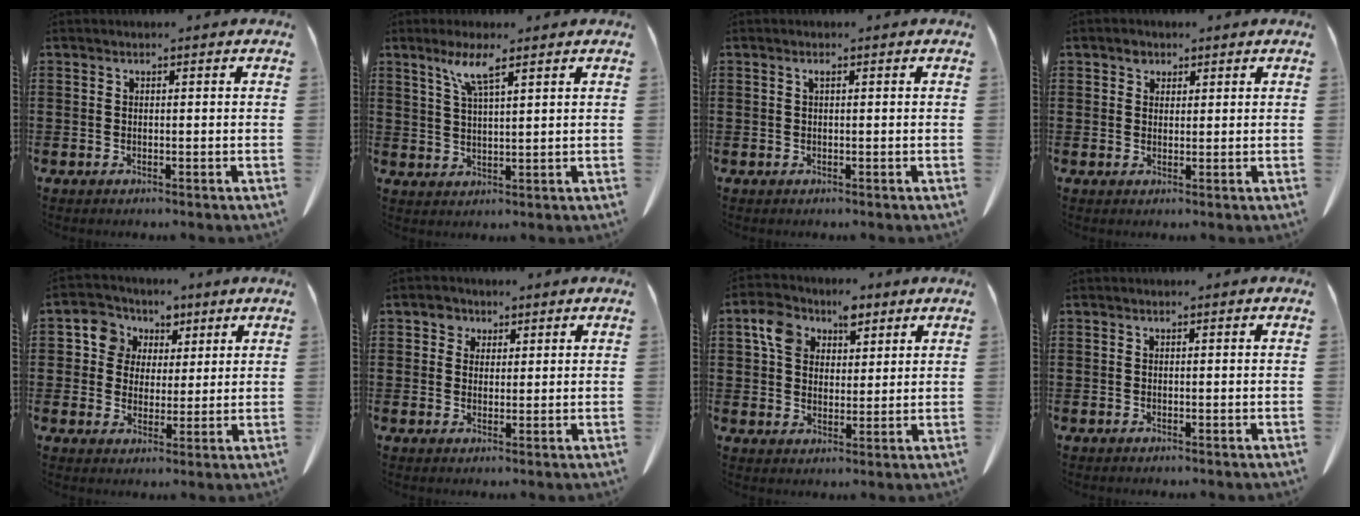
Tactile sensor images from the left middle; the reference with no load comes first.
{"total": 5.6, "force": [3.6, 0.7, 4.3], "torque": [-0.095, 0.004, 0.061]}
{"total": 0.7, "force": [0.3, 0.2, 0.7], "torque": [-0.014, 0.001, 0.005]}
{"total": 1.8, "force": [1.3, 1.1, 0.6], "torque": [-0.006, 0.000, 0.023]}
{"total": 6.2, "force": [2.6, 5.6, 1.1], "torque": [-0.048, 0.012, 0.045]}
{"total": 2.6, "force": [1.6, 2.0, 0.6], "torque": [-0.012, 0.004, 0.028]}
{"total": 7.0, "force": [3.7, 4.9, 3.3], "torque": [-0.081, 0.015, 0.067]}
{"total": 0.0}